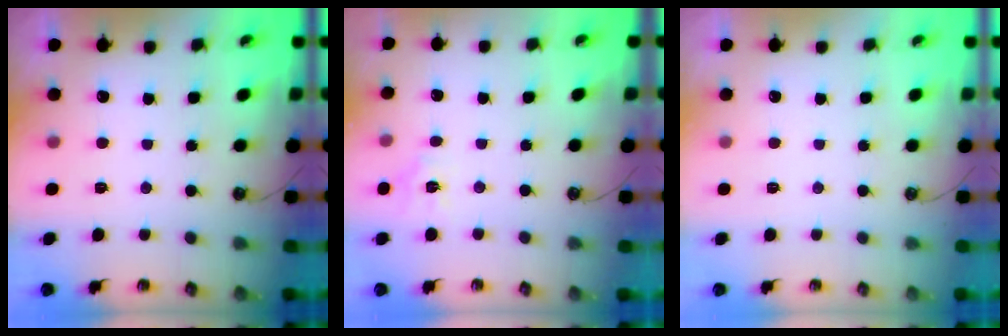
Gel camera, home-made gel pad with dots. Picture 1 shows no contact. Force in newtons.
{"total": 5.9, "press": 5.9, "slide": 0.7}
{"total": 0.0}